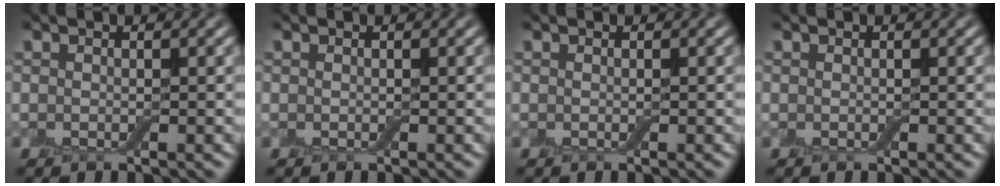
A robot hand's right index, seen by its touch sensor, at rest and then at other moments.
{"total": 0.0}
{"total": 0.0}
{"total": 0.0}